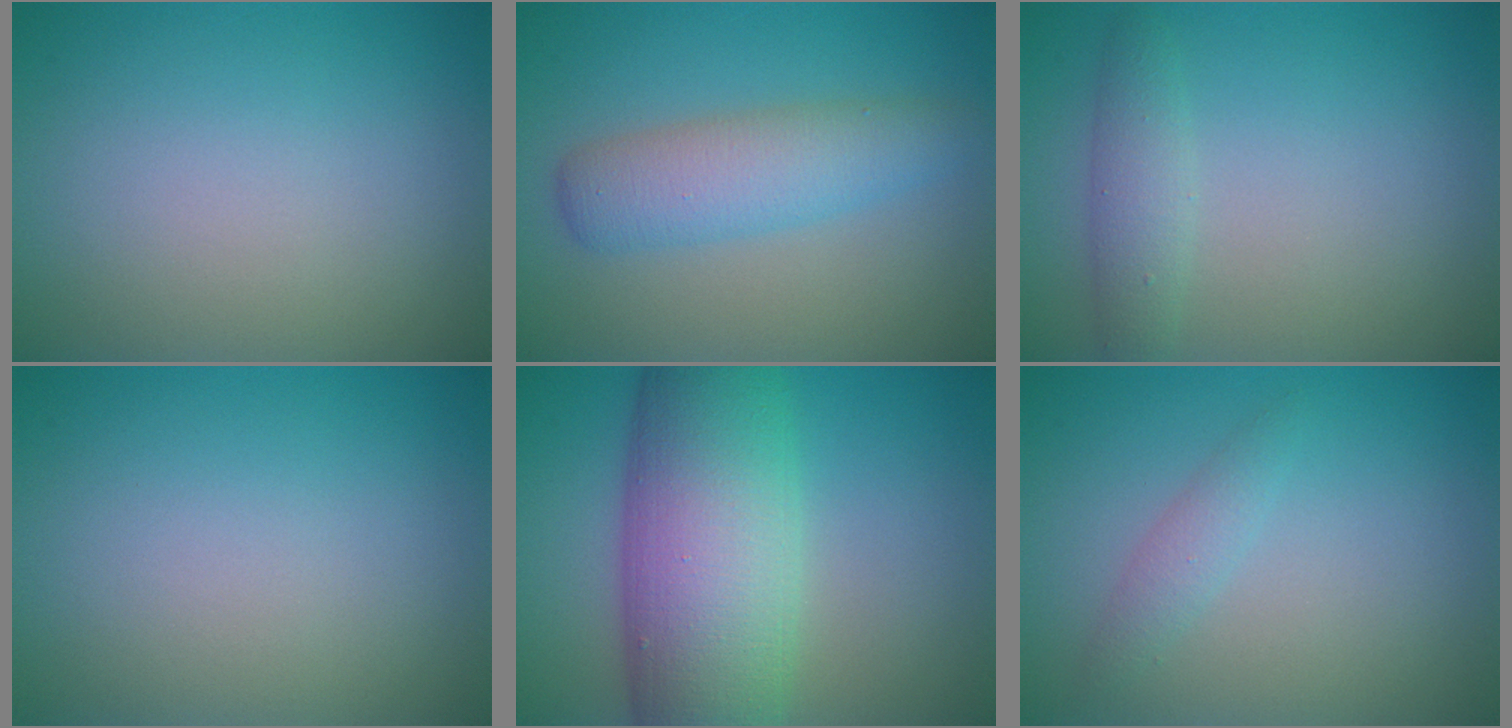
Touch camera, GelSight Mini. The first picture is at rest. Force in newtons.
{"total": 4.2, "press": 4.2, "slide": 0.1}
{"total": 2.1, "press": 2.1, "slide": 0.1}
{"total": 0.0}
{"total": 12.4, "press": 12.4, "slide": 0.4}
{"total": 1.4, "press": 1.4, "slide": 0.0}